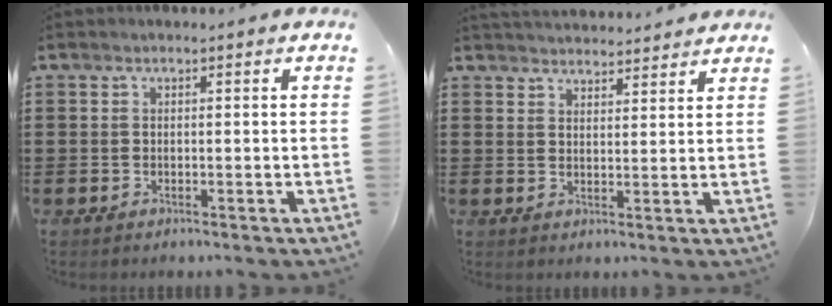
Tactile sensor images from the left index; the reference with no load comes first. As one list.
[{"total": 2.9, "force": [2.9, 0.0, -0.2], "torque": [-0.005, -0.010, 0.055]}]